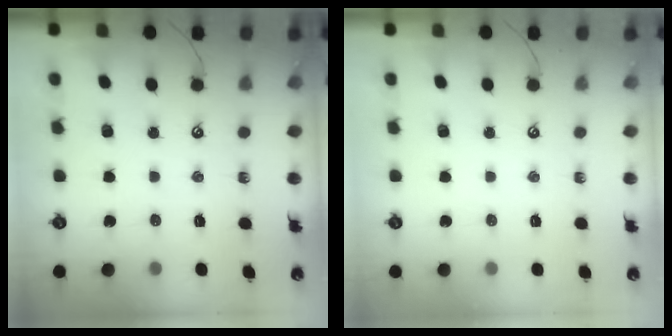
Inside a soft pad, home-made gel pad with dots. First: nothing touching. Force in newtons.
{"total": 0.0}